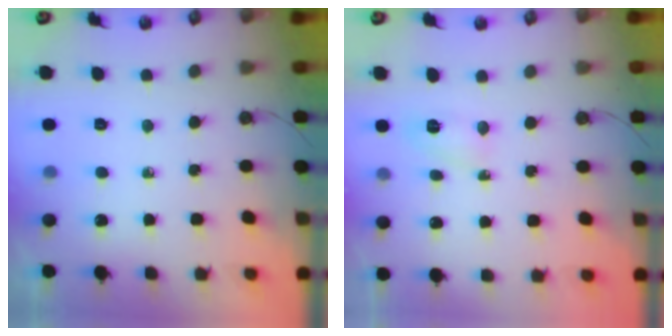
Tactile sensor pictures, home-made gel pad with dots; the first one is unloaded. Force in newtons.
{"total": 3.9, "press": 3.9, "slide": 0.5}